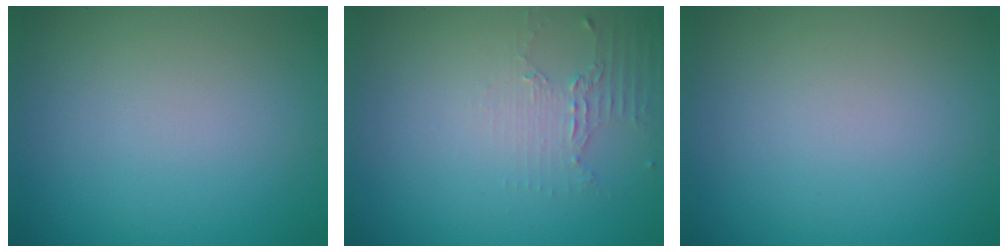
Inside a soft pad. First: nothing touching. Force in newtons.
{"total": 2.1, "press": 1.5, "slide": 1.4}
{"total": 0.0}